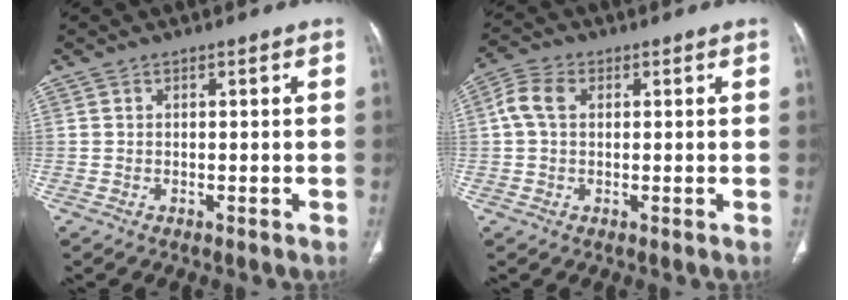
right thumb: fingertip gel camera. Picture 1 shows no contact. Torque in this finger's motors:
{"motor_torque": [0.01, 0.00, 0.07, -0.21, 0.03]}